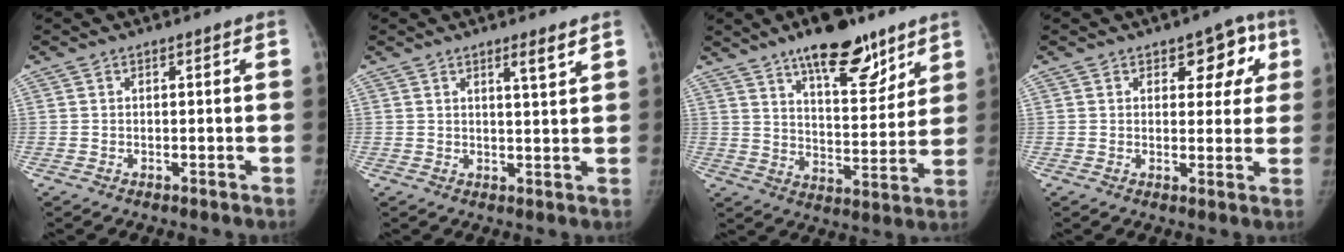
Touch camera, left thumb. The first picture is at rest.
{"total": 3.4, "force": [2.3, 0.1, 2.6], "torque": [-0.039, -0.020, 0.037]}
{"total": 16.1, "force": [10.9, 6.1, 10.1], "torque": [-0.111, -0.062, 0.173]}
{"total": 7.3, "force": [3.1, 4.4, 5.0], "torque": [-0.015, -0.007, 0.033]}